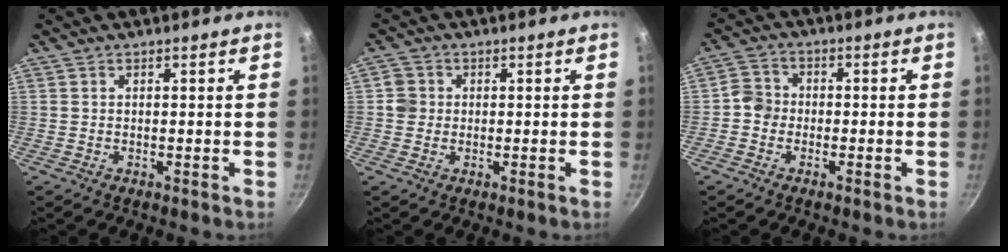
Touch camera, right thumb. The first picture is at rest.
{"total": 3.0, "force": [0.1, 2.8, 0.8], "torque": [0.003, 0.009, -0.004]}
{"total": 3.9, "force": [-1.4, 3.4, 1.3], "torque": [-0.008, 0.017, -0.037]}